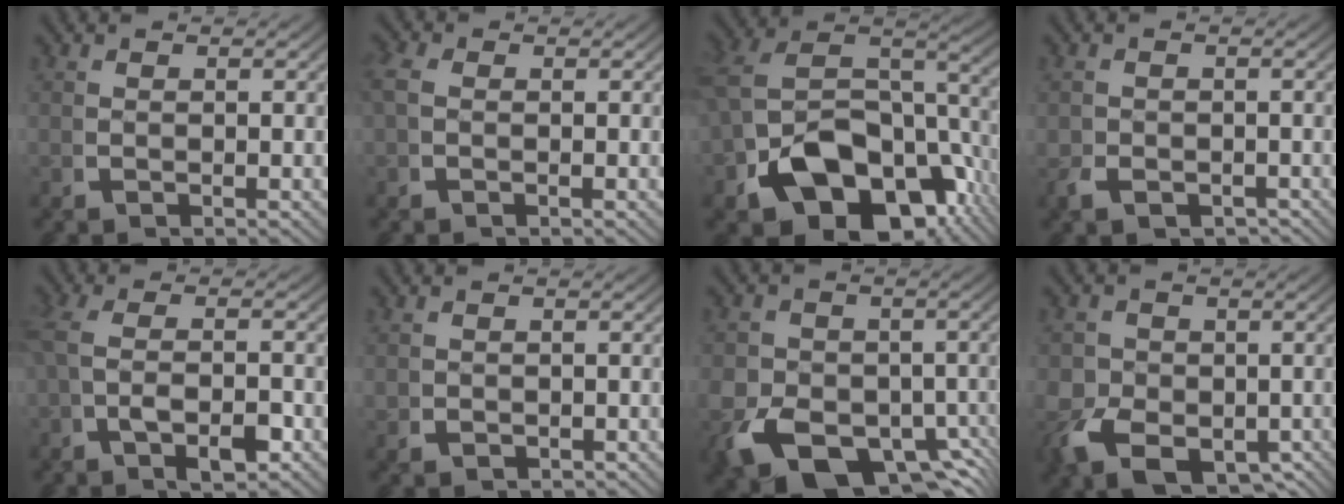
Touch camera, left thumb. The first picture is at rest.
{"total": 1.3, "force": [0.0, 1.0, 0.8], "torque": [-0.028, -0.004, 0.002]}
{"total": 16.3, "force": [-4.8, 11.0, 11.0], "torque": [-0.216, -0.056, -0.058]}
{"total": 2.3, "force": [-1.7, 1.3, 0.8], "torque": [-0.014, -0.009, -0.025]}
{"total": 4.5, "force": [-0.4, 2.1, 4.0], "torque": [-0.089, -0.001, -0.008]}
{"total": 1.0, "force": [-0.3, 0.9, 0.5], "torque": [-0.009, -0.006, 0.001]}
{"total": 15.2, "force": [-6.9, 10.5, 8.5], "torque": [-0.165, -0.071, -0.088]}
{"total": 9.8, "force": [-3.7, 7.3, 5.5], "torque": [-0.123, -0.053, -0.039]}